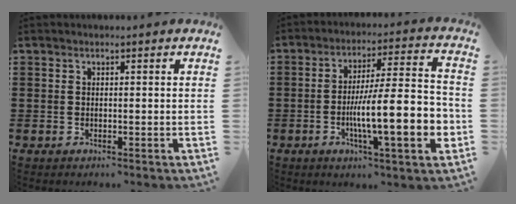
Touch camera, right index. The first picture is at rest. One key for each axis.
{"total": 14.3, "fx": -3.8, "fy": 3.4, "fz": 13.4, "tx": -0.211, "ty": -0.006, "tz": -0.071}